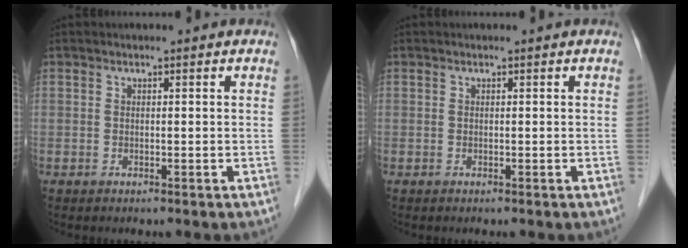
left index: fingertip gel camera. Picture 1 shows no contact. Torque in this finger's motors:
{"motor_torque": [0.00, 0.00, 0.00, 0.00]}